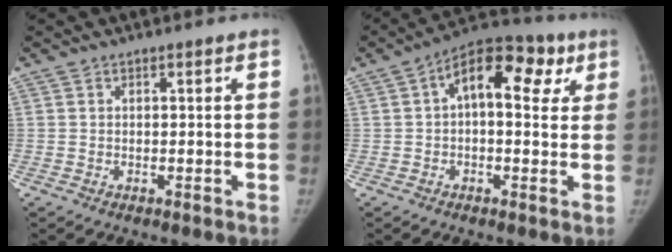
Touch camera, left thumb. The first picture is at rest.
{"total": 13.8, "force": [4.3, 7.5, 10.8], "torque": [-0.118, 0.028, 0.054]}